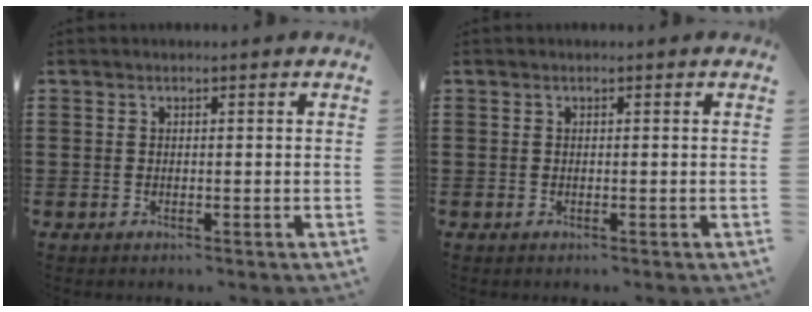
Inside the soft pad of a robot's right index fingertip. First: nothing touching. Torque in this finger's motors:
{"motor_torque": [0.01, 0.00, 0.00, 0.00]}